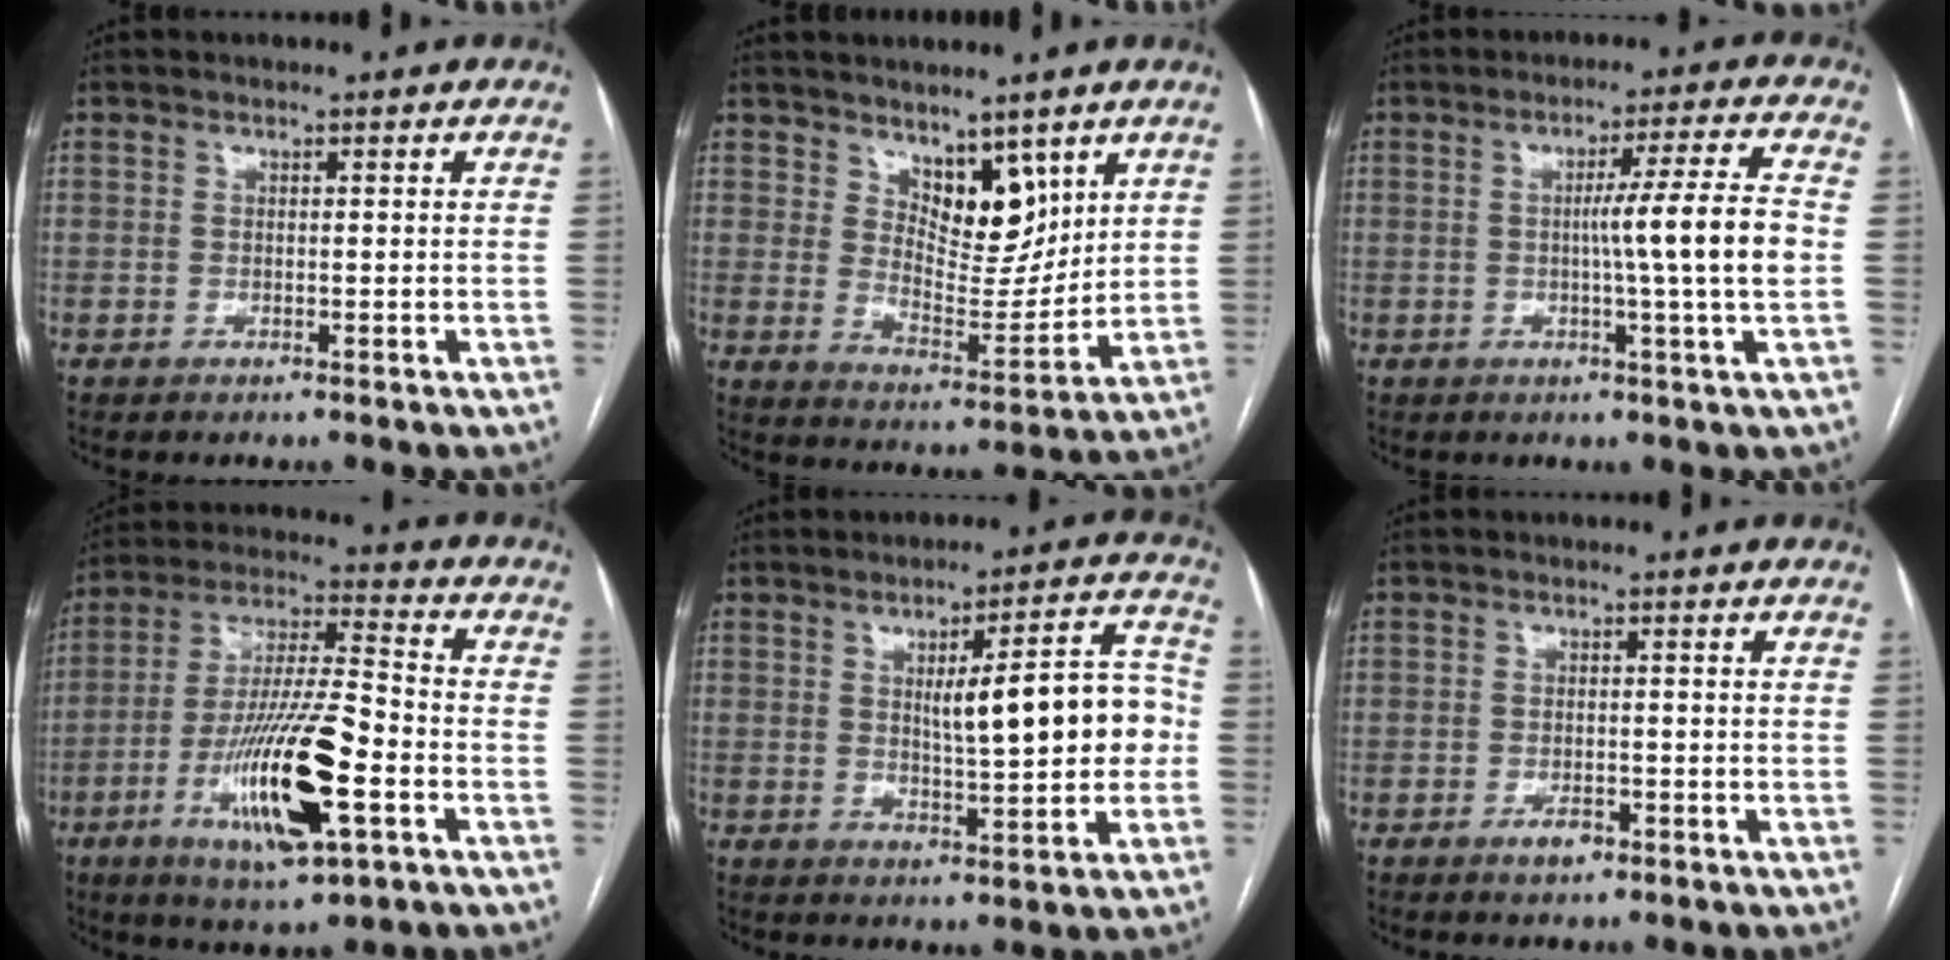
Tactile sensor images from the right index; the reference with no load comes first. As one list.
[{"total": 8.2, "force": [5.0, 3.9, 5.2], "torque": [-0.077, -0.011, 0.093]}, {"total": 8.9, "force": [-0.5, -1.8, 8.8], "torque": [-0.132, 0.000, -0.005]}, {"total": 17.9, "force": [-6.2, 3.0, 16.6], "torque": [-0.320, -0.013, -0.103]}, {"total": 11.9, "force": [0.5, 2.6, 11.6], "torque": [-0.154, 0.026, 0.013]}, {"total": 2.2, "force": [-1.3, 1.1, 1.4], "torque": [-0.022, 0.002, -0.018]}]